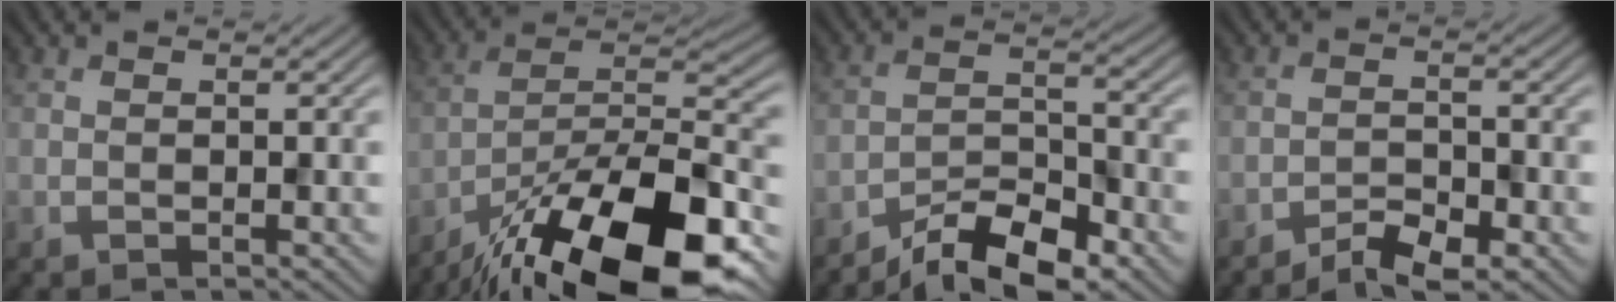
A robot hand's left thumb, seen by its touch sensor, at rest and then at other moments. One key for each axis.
{"total": 19.4, "fx": -13.0, "fy": 6.3, "fz": 13.0, "tx": -0.212, "ty": -0.017, "tz": -0.224}
{"total": 9.0, "fx": -7.0, "fy": 2.6, "fz": 5.0, "tx": -0.085, "ty": 0.004, "tz": -0.133}
{"total": 4.3, "fx": -3.4, "fy": 1.1, "fz": 2.3, "tx": -0.040, "ty": 0.004, "tz": -0.063}